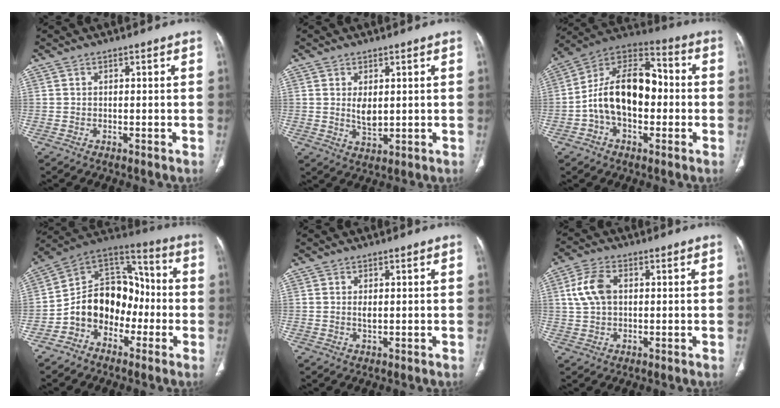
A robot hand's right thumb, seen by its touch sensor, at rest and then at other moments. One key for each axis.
{"total": 4.0, "fx": 0.8, "fy": 2.2, "fz": 3.3, "tx": -0.052, "ty": -0.013, "tz": 0.023}
{"total": 17.5, "fx": -1.6, "fy": 10.8, "fz": 13.7, "tx": -0.216, "ty": 0.046, "tz": -0.036}
{"total": 15.2, "fx": -4.3, "fy": 11.7, "fz": 8.7, "tx": -0.101, "ty": 0.071, "tz": -0.084}
{"total": 1.4, "fx": 0.3, "fy": 0.7, "fz": 1.3, "tx": -0.025, "ty": -0.003, "tz": 0.009}
{"total": 7.2, "fx": 1.4, "fy": 4.6, "fz": 5.4, "tx": -0.114, "ty": 0.011, "tz": 0.027}